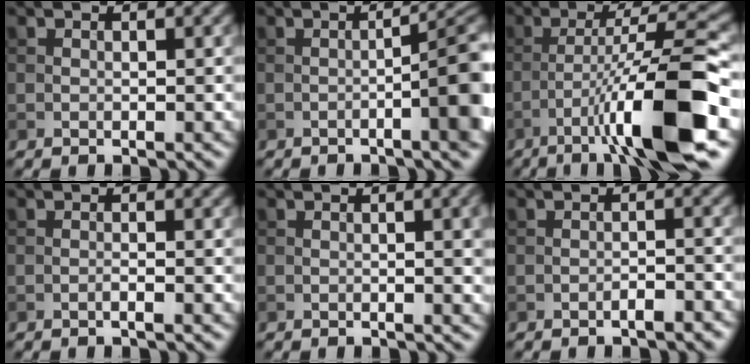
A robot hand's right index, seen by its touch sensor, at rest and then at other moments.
{"total": 8.1, "force": [-1.6, 1.9, 7.7], "torque": [-0.092, -0.001, -0.022]}
{"total": 10.6, "force": [-4.7, 1.1, 9.4], "torque": [-0.149, 0.020, -0.075]}
{"total": 0.7, "force": [-0.3, 0.1, 0.6], "torque": [-0.010, 0.001, -0.009]}
{"total": 3.9, "force": [0.3, 1.4, 3.6], "torque": [-0.030, 0.010, -0.001]}
{"total": 1.5, "force": [-1.1, 0.3, 1.0], "torque": [-0.014, 0.005, -0.017]}